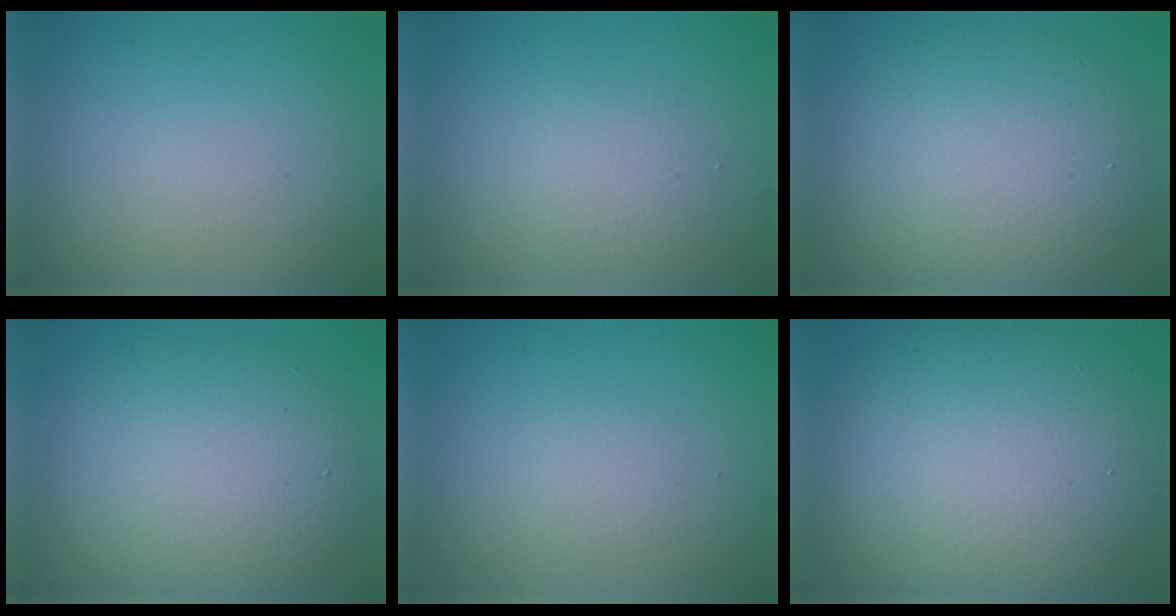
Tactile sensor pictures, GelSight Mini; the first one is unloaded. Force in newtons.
{"total": 2.2, "press": 2.2, "slide": 0.1}
{"total": 8.5, "press": 8.5, "slide": 0.3}
{"total": 7.5, "press": 7.5, "slide": 0.8}
{"total": 1.2, "press": 1.2, "slide": 0.1}
{"total": 13.5, "press": 13.5, "slide": 1.3}